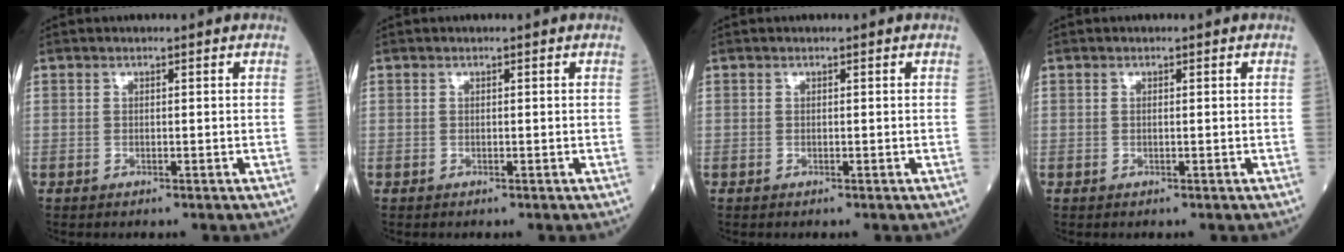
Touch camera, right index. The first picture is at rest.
{"total": 0.0}
{"total": 0.0}
{"total": 0.0}